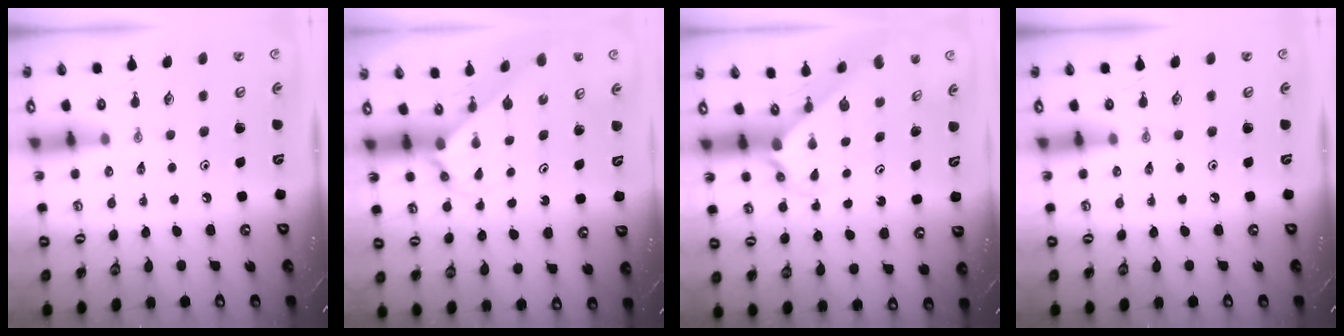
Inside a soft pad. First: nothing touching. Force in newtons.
{"total": 2.3, "press": 2.3, "slide": 0.2}
{"total": 2.0, "press": 2.0, "slide": 0.2}
{"total": 0.0}